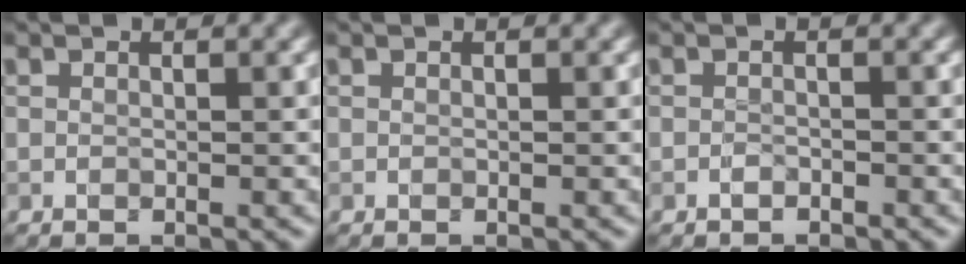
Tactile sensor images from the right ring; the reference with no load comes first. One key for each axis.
{"total": 0.0}
{"total": 0.6, "fx": -0.5, "fy": 0.3, "fz": 0.2, "tx": -0.004, "ty": 0.004, "tz": -0.009}